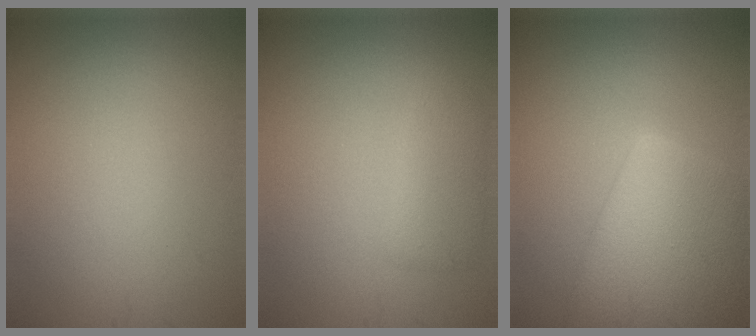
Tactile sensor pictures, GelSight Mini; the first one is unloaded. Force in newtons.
{"total": 2.5, "press": 2.5, "slide": 0.1}
{"total": 10.0, "press": 10.0, "slide": 0.4}